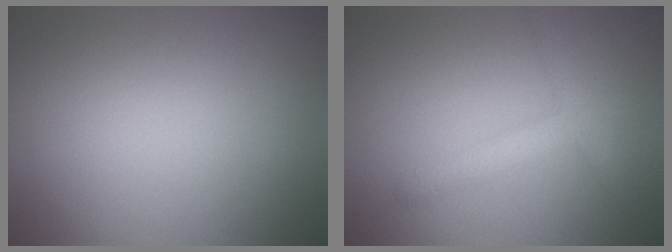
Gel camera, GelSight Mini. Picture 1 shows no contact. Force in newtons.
{"total": 2.0, "press": 2.0, "slide": 0.1}